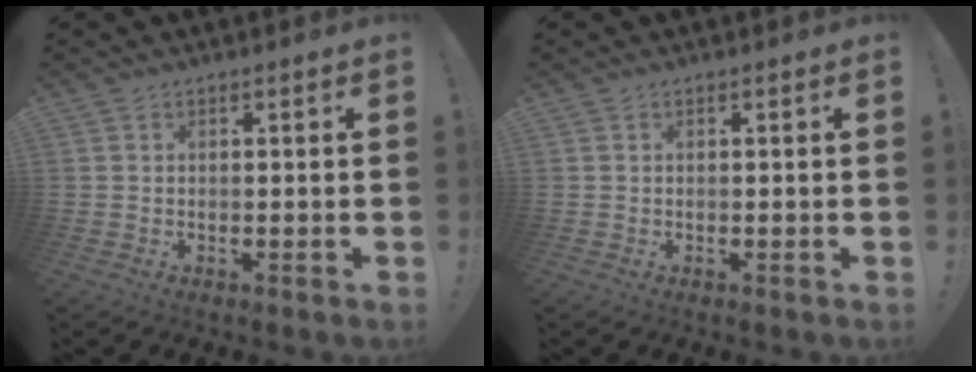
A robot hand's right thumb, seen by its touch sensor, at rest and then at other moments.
{"total": 0.0}